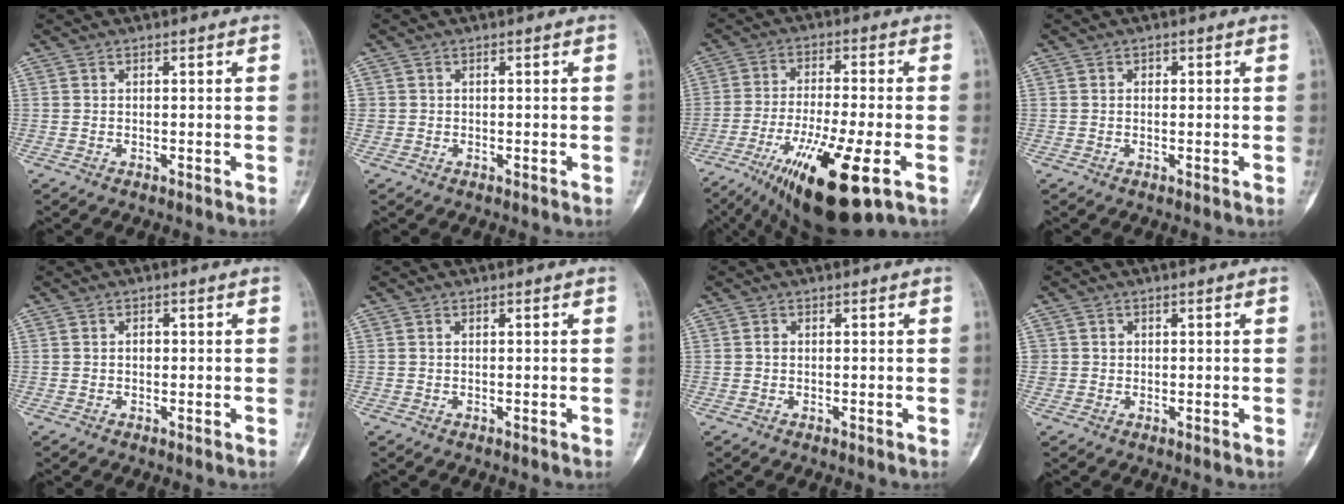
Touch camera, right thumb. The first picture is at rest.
{"total": 0.7, "force": [0.0, 0.7, 0.1], "torque": [0.005, 0.004, -0.001]}
{"total": 17.8, "force": [-7.9, 4.2, 15.4], "torque": [-0.285, -0.008, -0.123]}
{"total": 0.9, "force": [0.2, 0.7, 0.4], "torque": [-0.003, 0.004, 0.001]}
{"total": 1.3, "force": [0.0, 1.0, 0.9], "torque": [-0.010, 0.004, -0.001]}
{"total": 0.0}
{"total": 0.9, "force": [0.0, 0.7, 0.5], "torque": [-0.005, 0.003, -0.002]}
{"total": 1.6, "force": [0.2, 1.6, 0.2], "torque": [0.007, 0.004, 0.002]}